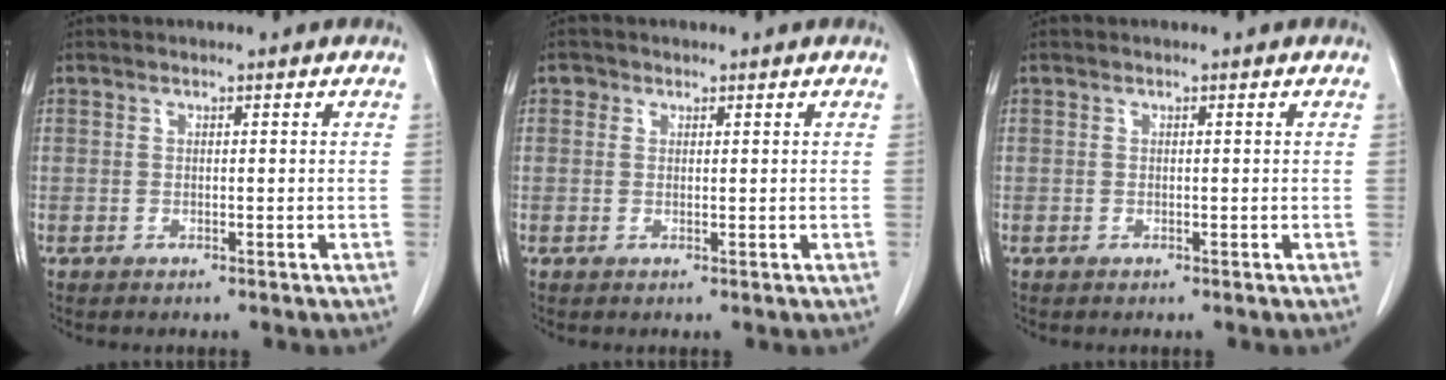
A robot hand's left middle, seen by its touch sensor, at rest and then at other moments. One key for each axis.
{"total": 1.0, "fx": 0.5, "fy": 0.9, "fz": 0.1, "tx": 0.007, "ty": 0.001, "tz": 0.004}
{"total": 0.0}